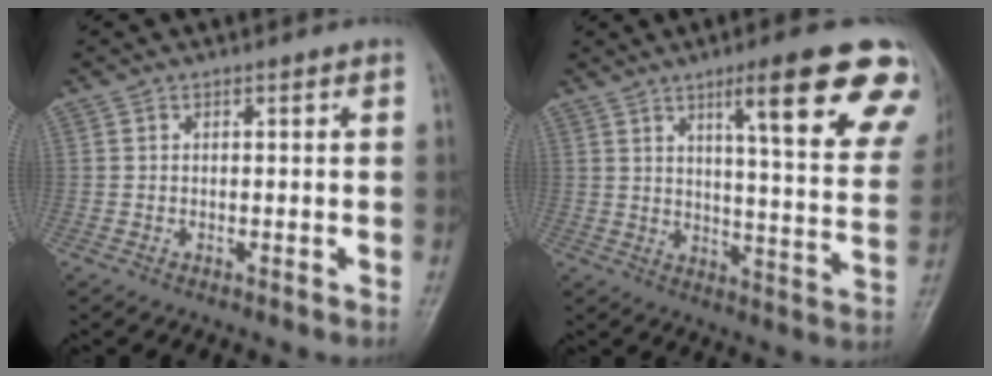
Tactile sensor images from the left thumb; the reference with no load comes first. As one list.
[{"total": 20.3, "force": [11.5, 3.8, 16.3], "torque": [-0.182, -0.043, 0.150]}]